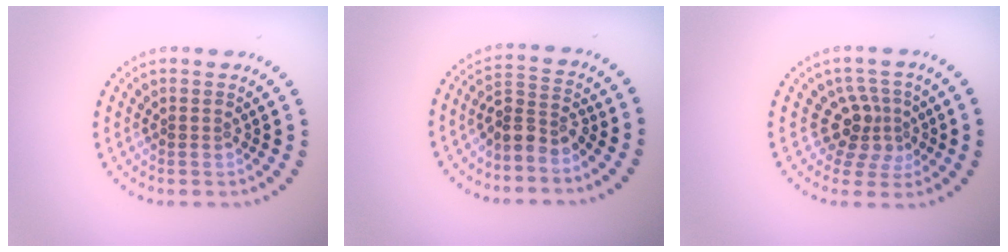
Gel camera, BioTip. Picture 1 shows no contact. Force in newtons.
{"total": 2.8, "press": 2.1, "slide": 1.9}
{"total": 3.2, "press": 2.3, "slide": 2.2}